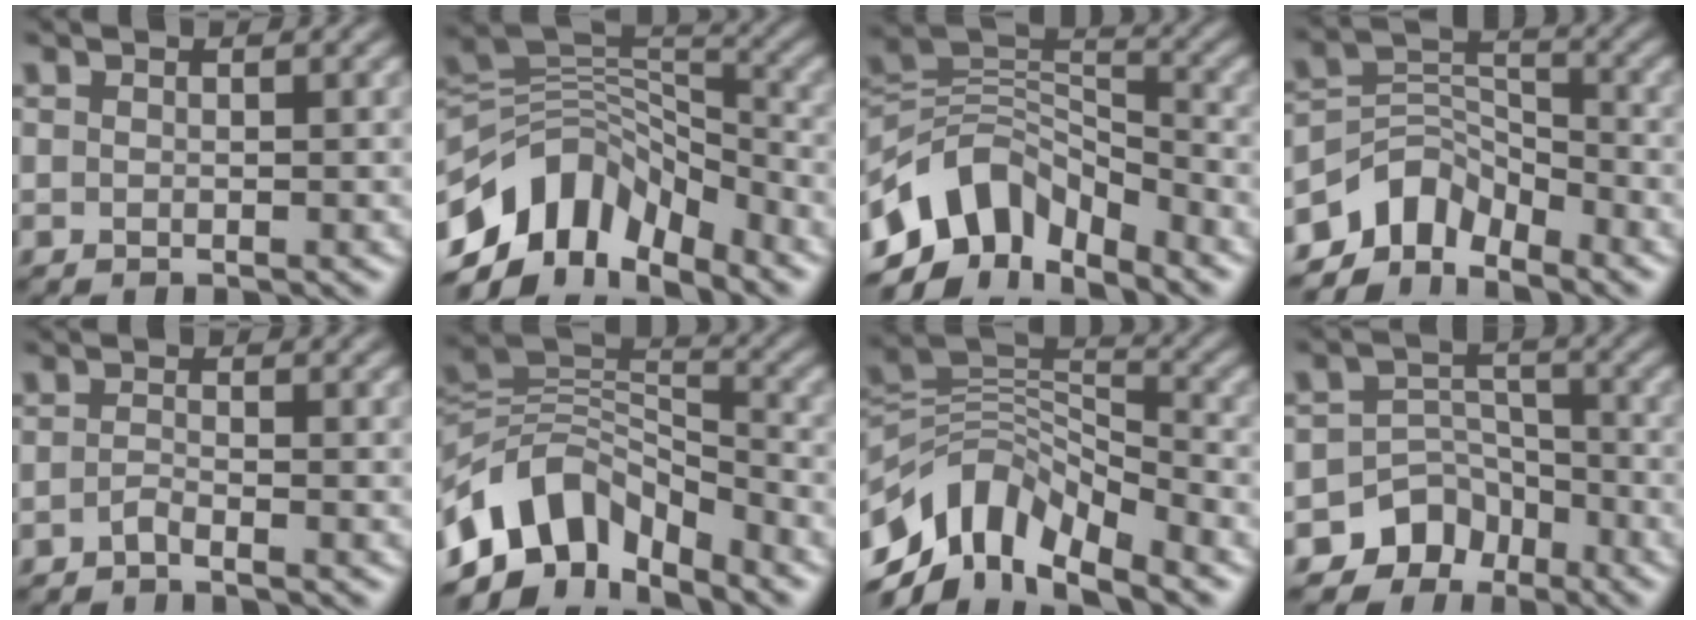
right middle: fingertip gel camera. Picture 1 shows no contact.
{"total": 9.9, "force": [-5.7, 5.9, 5.5], "torque": [-0.092, 0.011, -0.113]}
{"total": 8.7, "force": [-5.5, 5.0, 4.6], "torque": [-0.068, 0.003, -0.111]}
{"total": 4.9, "force": [-3.9, 2.7, 1.4], "torque": [-0.019, 0.004, -0.082]}
{"total": 0.8, "force": [-0.6, 0.1, 0.5], "torque": [-0.016, 0.001, -0.015]}
{"total": 9.4, "force": [-5.2, 5.5, 5.6], "torque": [-0.092, 0.008, -0.107]}
{"total": 10.0, "force": [-5.9, 5.2, 6.2], "torque": [-0.106, 0.009, -0.122]}
{"total": 5.3, "force": [-3.8, 3.6, 1.0], "torque": [-0.002, 0.003, -0.063]}